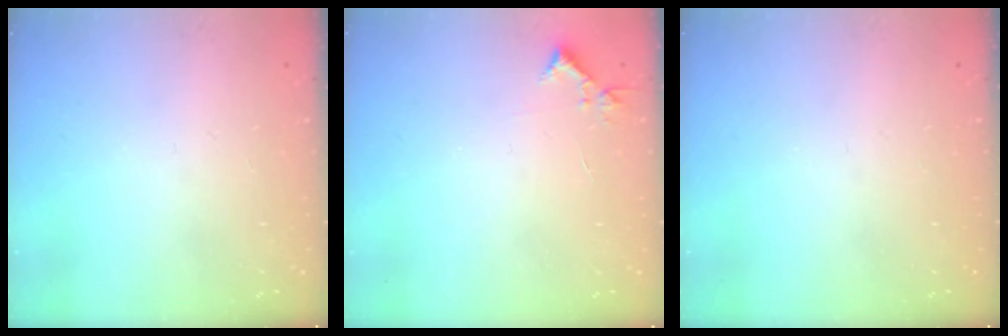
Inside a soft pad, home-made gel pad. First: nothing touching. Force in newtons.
{"total": 4.4, "press": 4.4, "slide": 0.5}
{"total": 0.0}